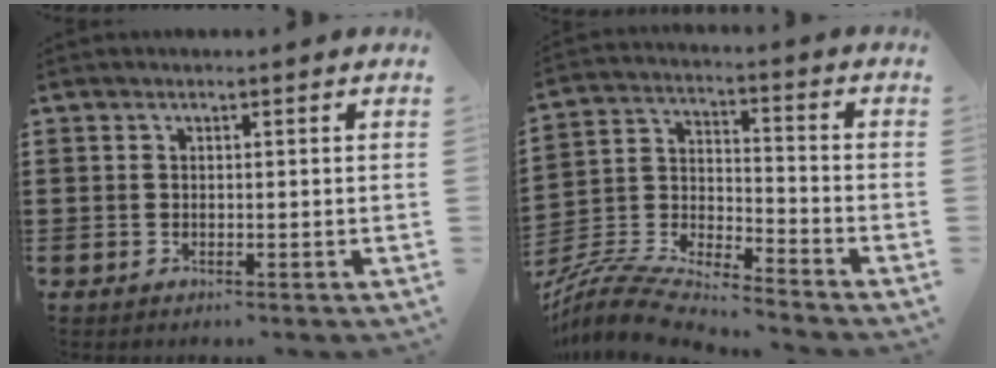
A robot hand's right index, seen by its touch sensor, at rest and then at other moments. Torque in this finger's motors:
{"motor_torque": [0.06, 0.21, 0.08, -0.01]}